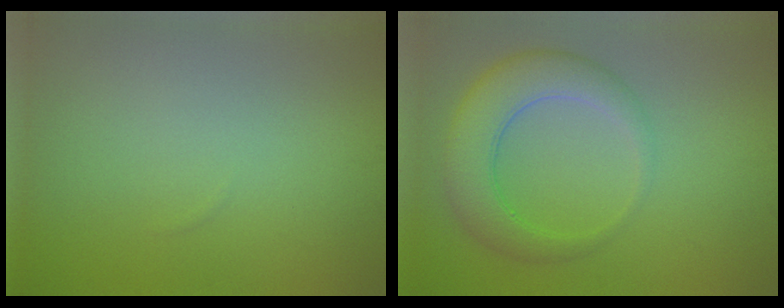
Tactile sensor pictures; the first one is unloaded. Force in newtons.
{"total": 5.7, "press": 5.7, "slide": 0.2}